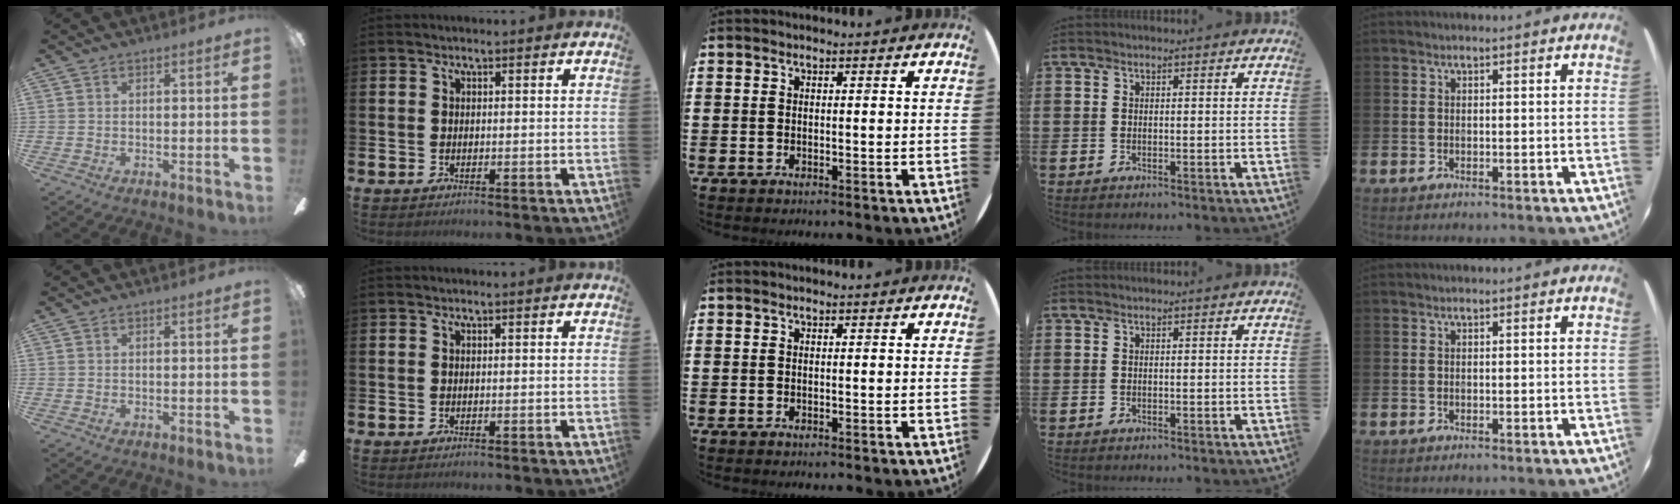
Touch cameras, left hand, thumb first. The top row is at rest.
{}